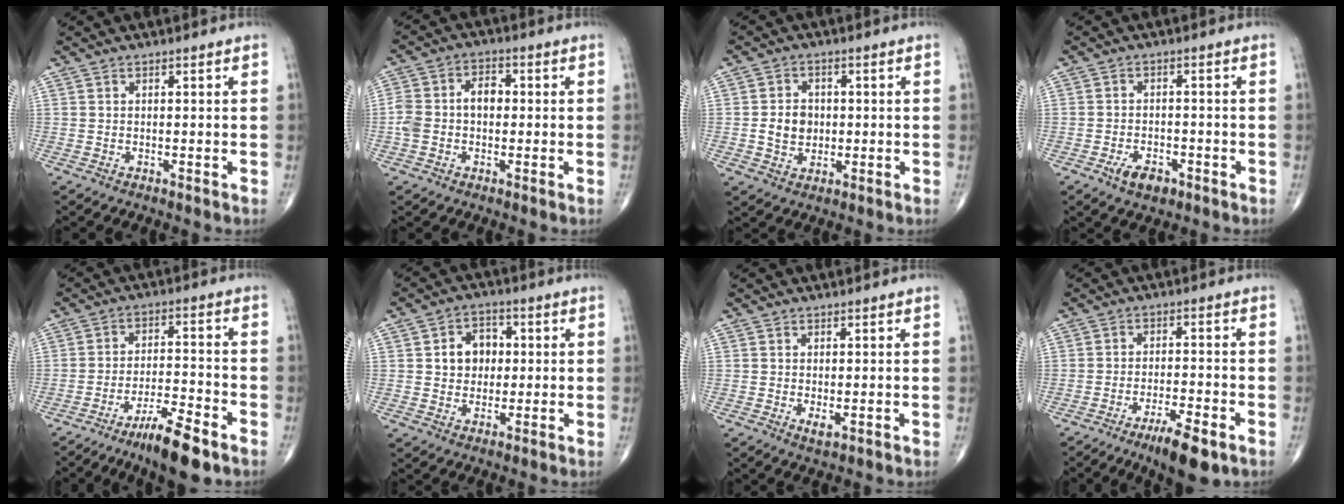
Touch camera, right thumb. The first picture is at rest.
{"total": 7.4, "force": [-0.4, 5.1, 5.3], "torque": [-0.103, 0.031, -0.012]}
{"total": 5.7, "force": [-0.2, 4.6, 3.3], "torque": [-0.039, 0.002, -0.004]}
{"total": 4.8, "force": [-2.6, 2.7, 3.0], "torque": [-0.043, 0.010, -0.041]}
{"total": 9.7, "force": [-6.5, 1.8, 7.0], "torque": [-0.123, 0.038, -0.109]}
{"total": 7.1, "force": [0.9, 5.8, 4.0], "torque": [-0.030, 0.007, 0.012]}
{"total": 1.7, "force": [-0.2, 0.7, 1.5], "torque": [-0.024, -0.005, 0.000]}
{"total": 7.9, "force": [-4.7, 1.7, 6.1], "torque": [-0.100, 0.011, -0.072]}